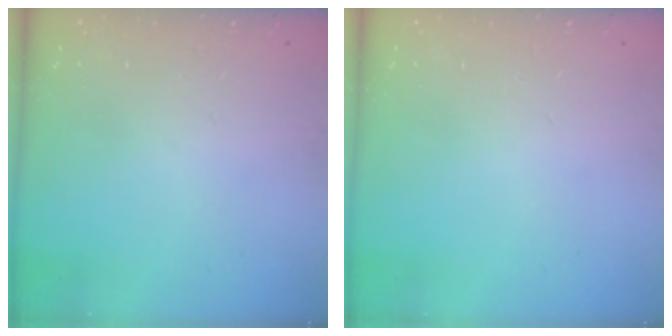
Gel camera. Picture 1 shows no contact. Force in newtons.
{"total": 0.0}